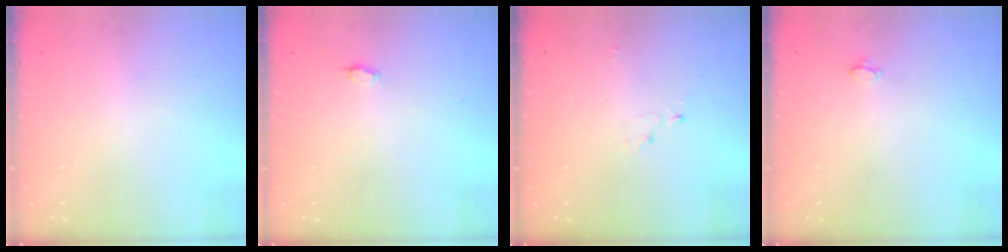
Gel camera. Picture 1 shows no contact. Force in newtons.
{"total": 2.7, "press": 2.4, "slide": 1.1}
{"total": 2.8, "press": 2.8, "slide": 0.3}
{"total": 2.8, "press": 2.8, "slide": 0.3}